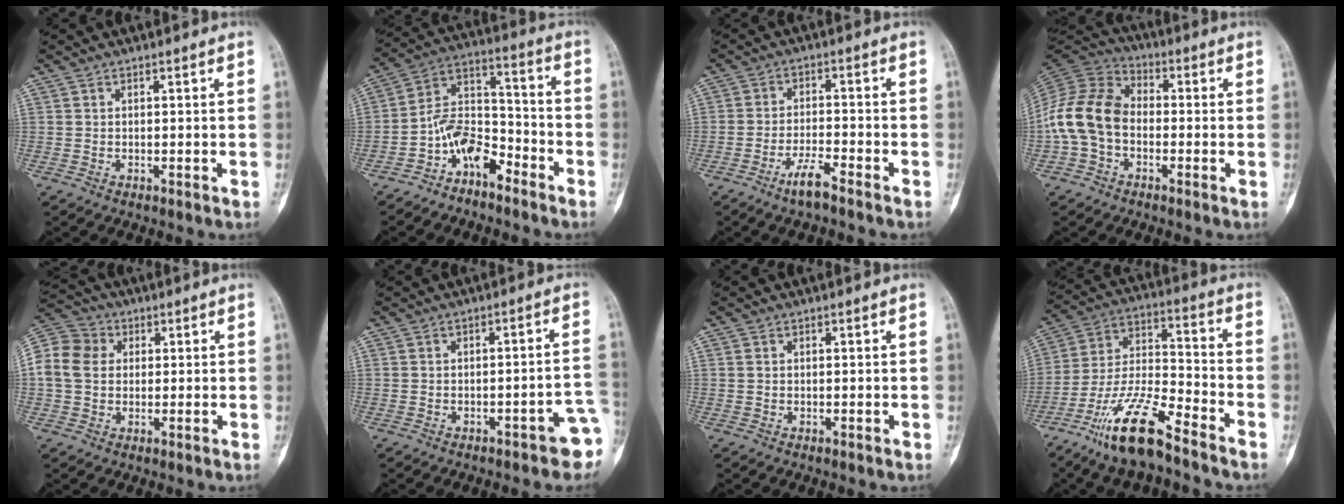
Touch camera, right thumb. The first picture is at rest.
{"total": 10.3, "force": [-6.4, 5.7, 5.7], "torque": [-0.083, 0.088, -0.128]}
{"total": 5.0, "force": [-3.7, 0.7, 3.3], "torque": [-0.065, 0.023, -0.070]}
{"total": 12.9, "force": [-2.3, 9.3, 8.6], "torque": [-0.163, 0.037, -0.056]}
{"total": 10.6, "force": [1.3, 8.7, 5.9], "torque": [-0.107, 0.025, 0.016]}
{"total": 7.0, "force": [-3.8, 2.3, 5.4], "torque": [-0.042, 0.036, -0.044]}
{"total": 0.0}
{"total": 15.8, "force": [-11.2, 3.6, 10.6], "torque": [-0.203, 0.069, -0.209]}